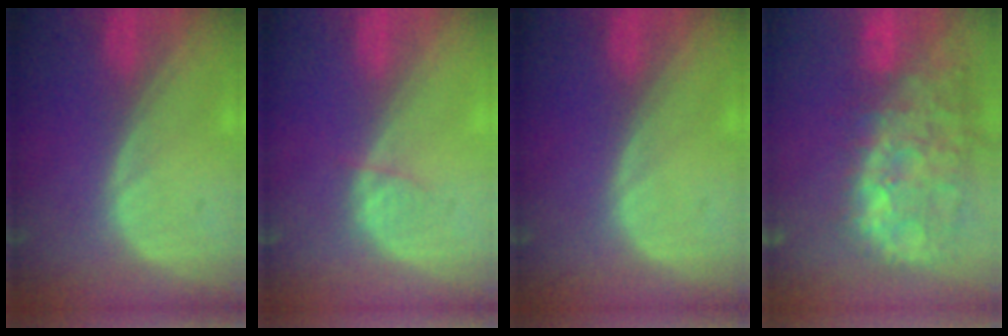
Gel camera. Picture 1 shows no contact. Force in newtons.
{"total": 1.6, "press": 1.5, "slide": 0.2}
{"total": 0.0}
{"total": 14.6, "press": 11.8, "slide": 8.7}